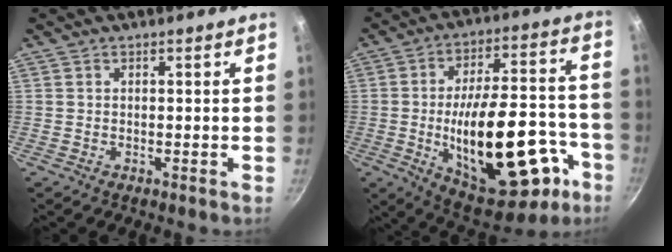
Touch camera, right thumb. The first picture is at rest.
{"total": 28.2, "force": [-9.1, 13.0, 23.3], "torque": [-0.306, 0.042, -0.108]}